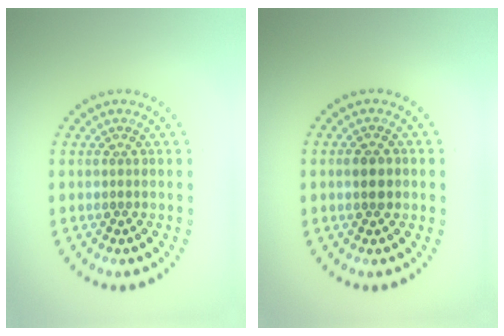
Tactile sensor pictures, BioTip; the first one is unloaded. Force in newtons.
{"total": 1.6, "press": 1.6, "slide": 0.2}